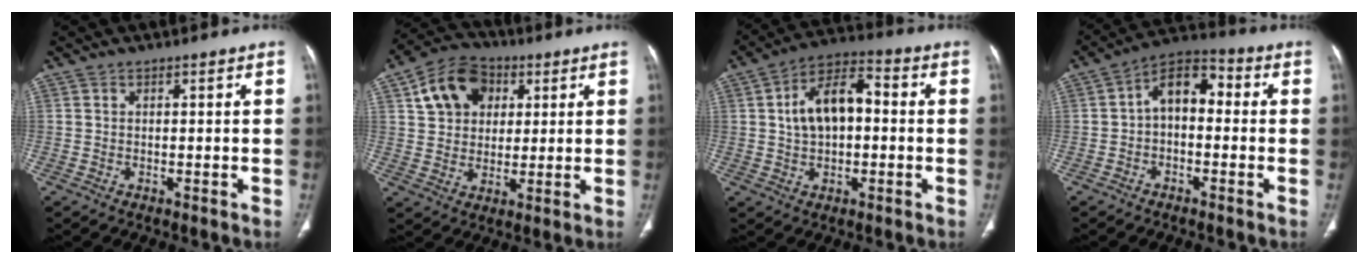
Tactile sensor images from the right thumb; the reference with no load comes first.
{"total": 12.5, "force": [4.5, 9.5, 6.7], "torque": [-0.091, 0.000, 0.071]}
{"total": 11.8, "force": [1.0, 7.0, 9.4], "torque": [-0.155, 0.030, 0.009]}
{"total": 8.9, "force": [-0.1, 5.6, 6.9], "torque": [-0.087, 0.037, -0.019]}